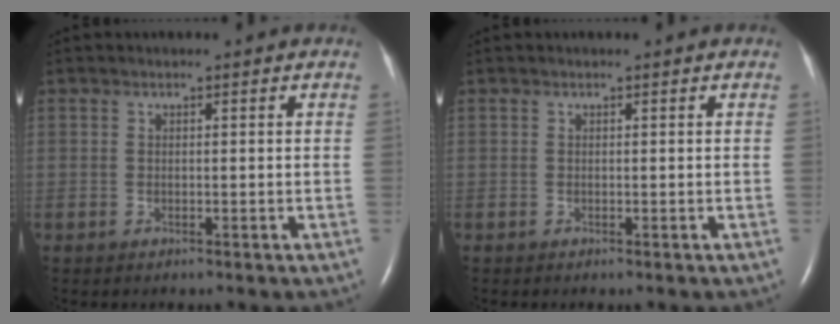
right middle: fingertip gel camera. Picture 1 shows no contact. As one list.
[{"total": 0.0}]